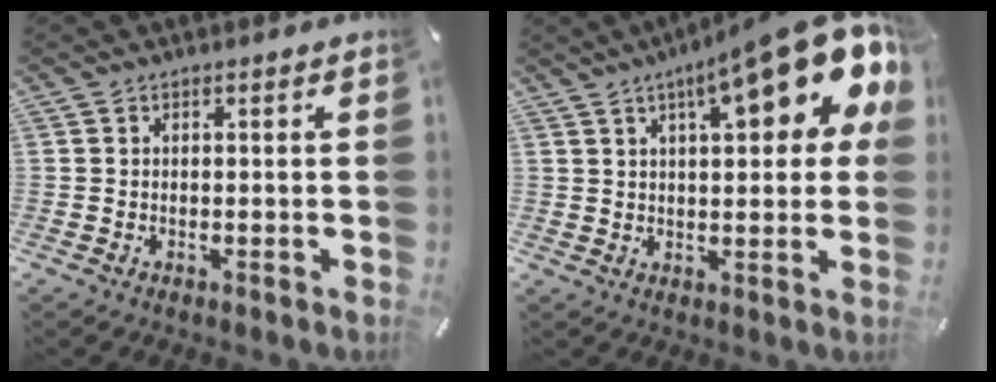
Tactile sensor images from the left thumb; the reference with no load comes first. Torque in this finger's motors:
{"motor_torque": [2.50, 2.50, 1.52, -1.25, 0.16]}